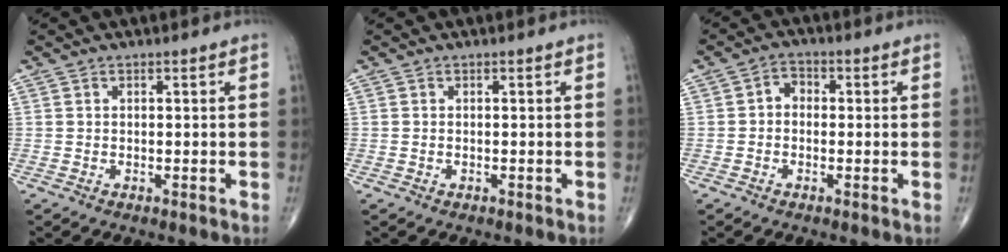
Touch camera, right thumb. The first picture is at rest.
{"total": 0.0}
{"total": 3.1, "force": [-0.2, 2.5, 1.9], "torque": [-0.015, 0.015, -0.016]}